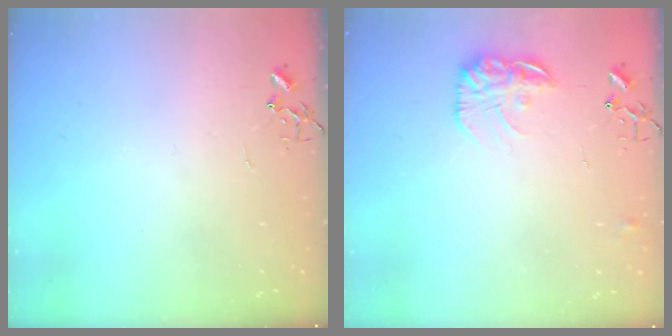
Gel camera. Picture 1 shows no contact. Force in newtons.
{"total": 12.7, "press": 12.7, "slide": 0.6}